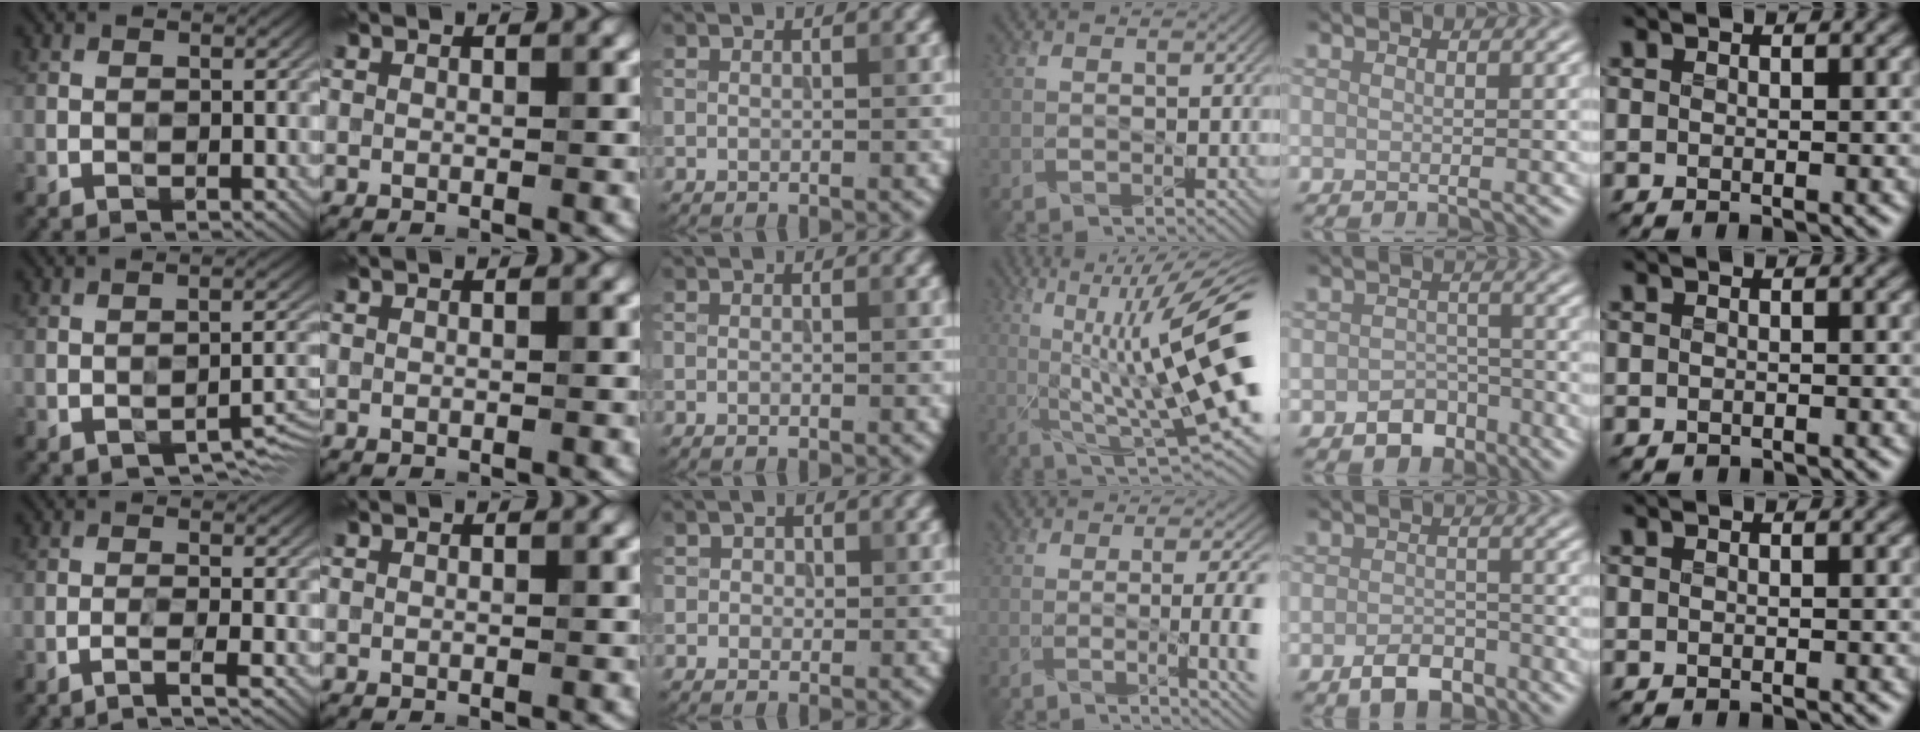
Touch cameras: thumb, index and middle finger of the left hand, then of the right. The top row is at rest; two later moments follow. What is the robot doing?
{"motion": "wipe", "object": "bowl"}